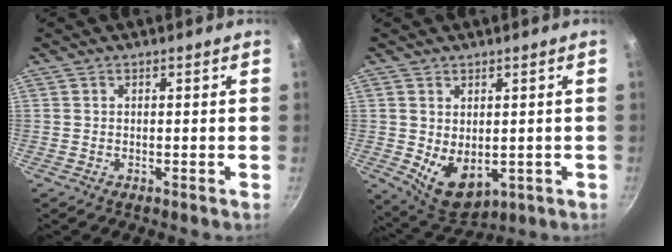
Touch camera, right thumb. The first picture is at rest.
{"total": 8.3, "force": [-0.3, 5.5, 6.1], "torque": [-0.081, -0.020, 0.018]}